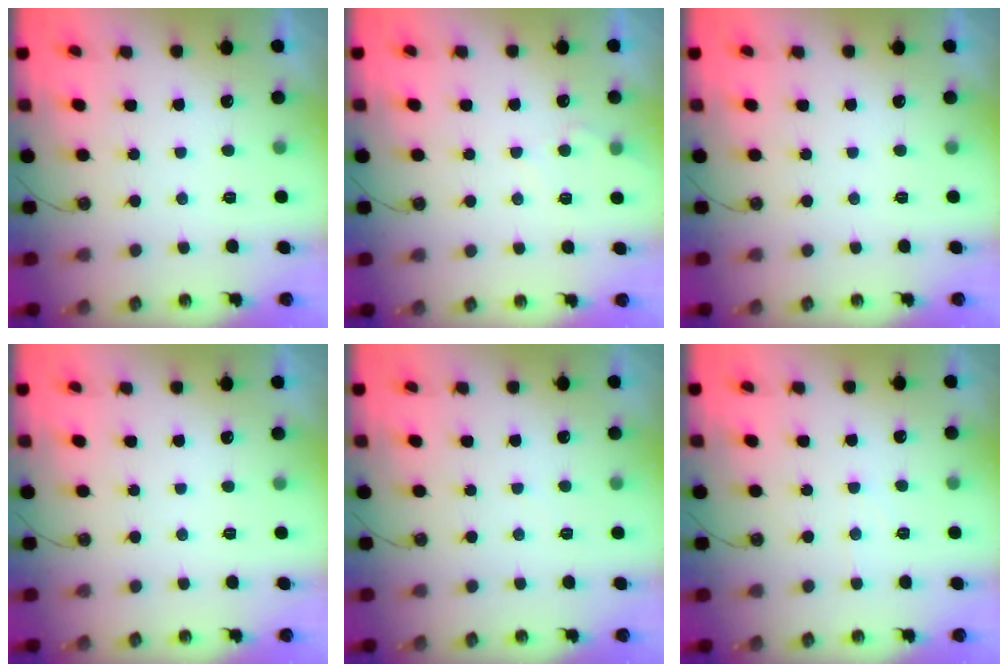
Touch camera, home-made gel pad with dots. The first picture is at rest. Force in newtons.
{"total": 4.3, "press": 4.3, "slide": 0.5}
{"total": 0.0}
{"total": 0.0}
{"total": 2.8, "press": 2.7, "slide": 0.4}
{"total": 4.4, "press": 4.4, "slide": 0.7}